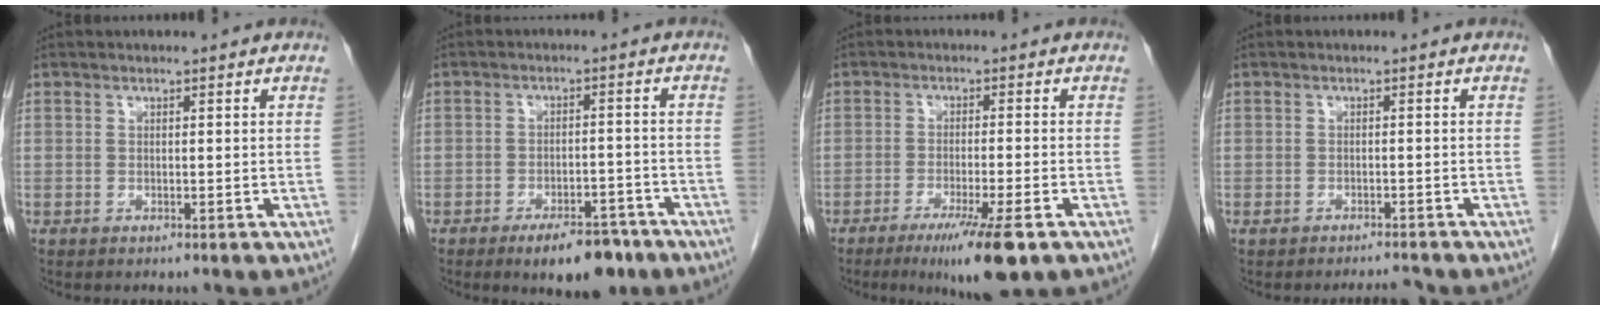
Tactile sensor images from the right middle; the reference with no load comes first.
{"total": 7.8, "force": [-5.6, 2.8, 4.7], "torque": [-0.064, -0.002, -0.082]}
{"total": 8.6, "force": [-5.2, -0.2, 6.9], "torque": [-0.116, -0.026, -0.083]}
{"total": 1.9, "force": [-1.8, 0.2, 0.5], "torque": [-0.012, -0.002, -0.025]}